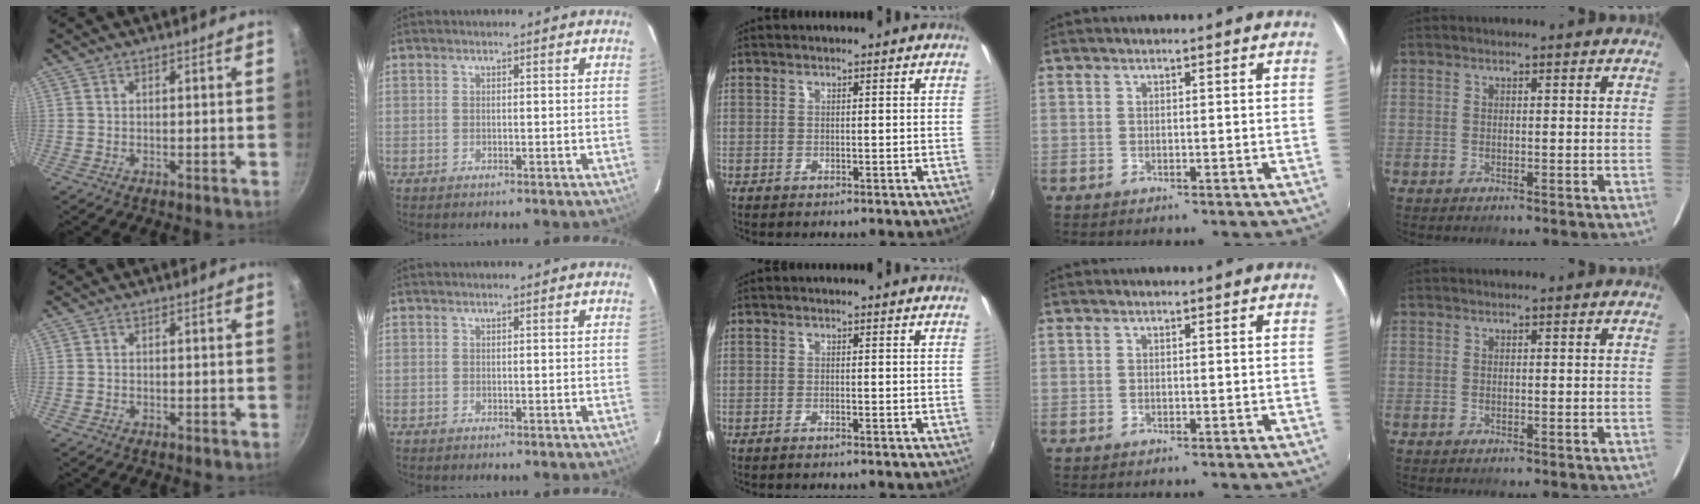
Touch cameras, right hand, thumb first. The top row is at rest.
{"thumb": {"total": 0.7, "force": [-0.3, 0.6, 0.2], "torque": [-0.005, 0.002, -0.004]}, "middle": {"total": 0.9, "force": [-0.8, 0.0, 0.4], "torque": [-0.008, -0.002, -0.017]}}